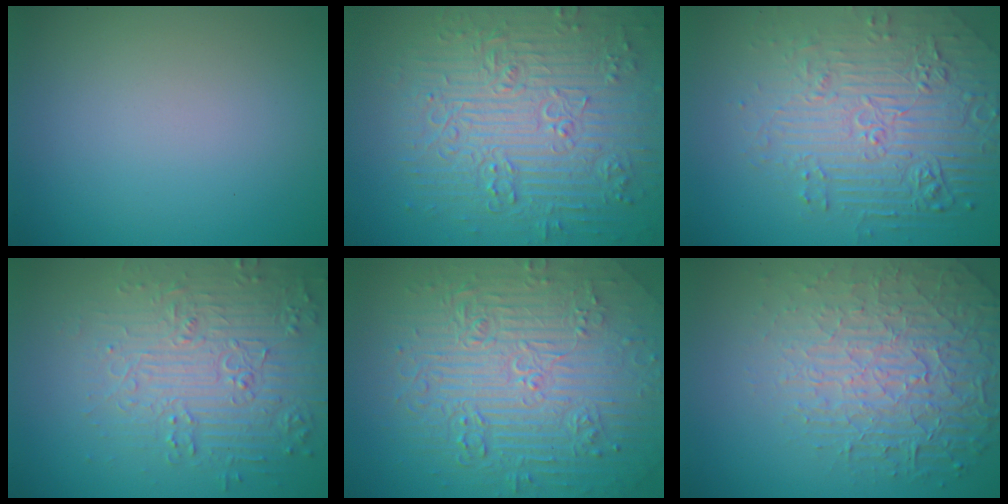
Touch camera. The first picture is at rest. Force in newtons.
{"total": 9.5, "press": 6.9, "slide": 6.4}
{"total": 7.7, "press": 5.7, "slide": 5.2}
{"total": 5.5, "press": 5.1, "slide": 2.0}
{"total": 11.2, "press": 7.3, "slide": 8.4}
{"total": 7.6, "press": 5.5, "slide": 5.2}